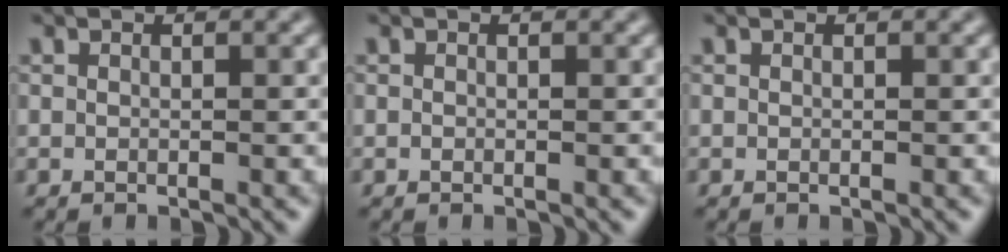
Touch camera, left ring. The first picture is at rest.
{"total": 0.0}
{"total": 0.0}